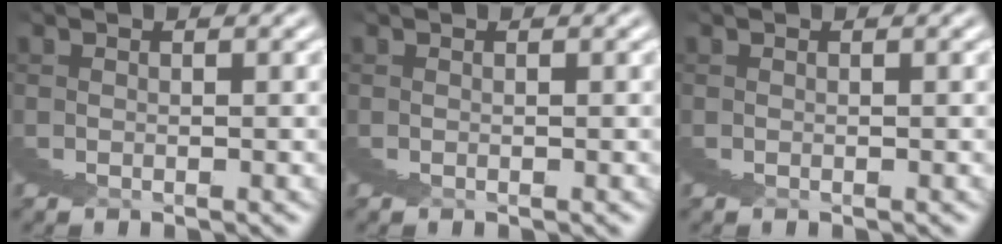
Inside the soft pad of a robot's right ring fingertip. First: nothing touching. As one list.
[{"total": 0.0}, {"total": 0.0}]